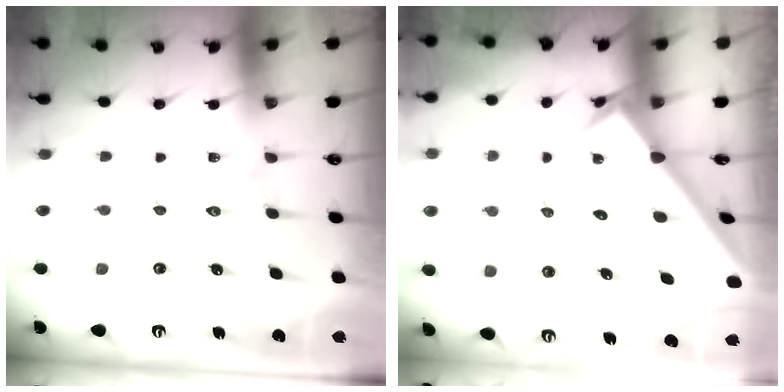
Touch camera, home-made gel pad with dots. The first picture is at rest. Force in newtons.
{"total": 2.2, "press": 2.2, "slide": 0.2}